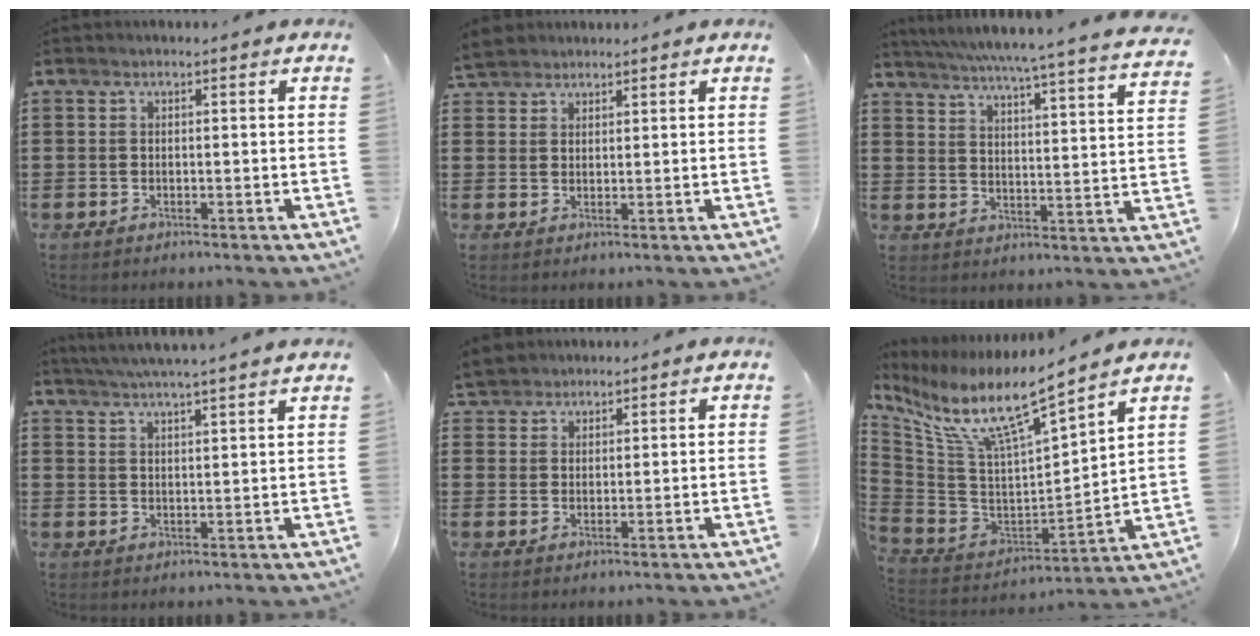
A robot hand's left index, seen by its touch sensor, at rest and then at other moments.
{"total": 2.4, "force": [2.2, 0.8, -0.1], "torque": [-0.007, 0.003, 0.044]}
{"total": 4.9, "force": [4.3, -1.3, 1.8], "torque": [-0.056, -0.047, 0.066]}
{"total": 4.2, "force": [3.9, -1.1, 1.0], "torque": [-0.033, -0.020, 0.069]}
{"total": 2.7, "force": [2.5, 1.1, -0.3], "torque": [-0.005, 0.002, 0.048]}
{"total": 10.3, "force": [7.5, 1.0, 6.9], "torque": [-0.163, -0.066, 0.124]}